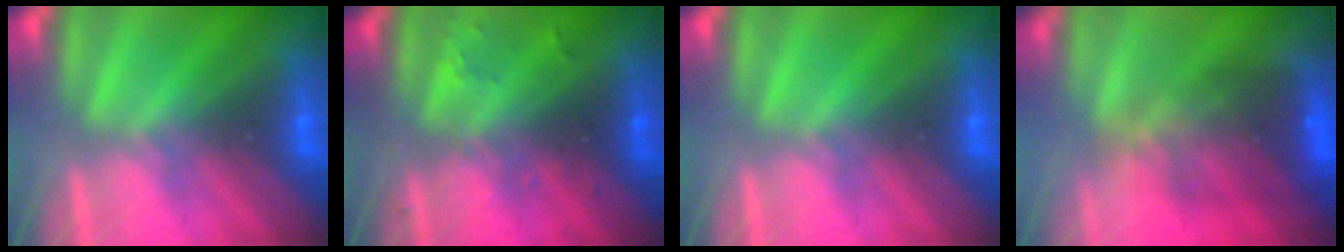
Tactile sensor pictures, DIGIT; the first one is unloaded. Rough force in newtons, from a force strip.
{"total": 2.4}
{"total": 0.0}
{"total": 7.0}